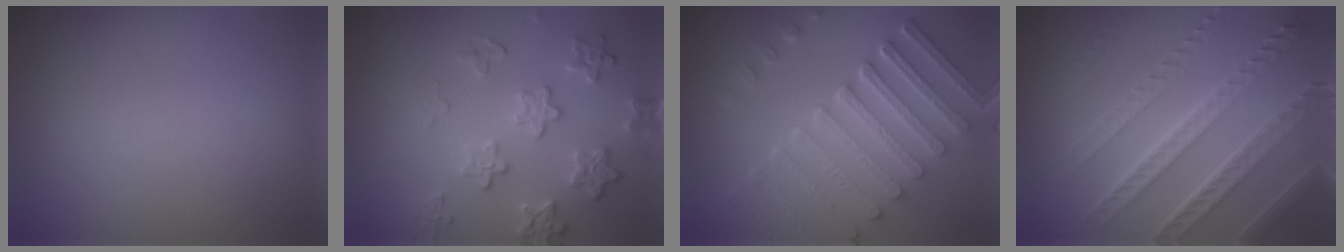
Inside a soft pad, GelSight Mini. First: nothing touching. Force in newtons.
{"total": 3.9, "press": 3.4, "slide": 2.0}
{"total": 8.2, "press": 6.2, "slide": 5.4}
{"total": 7.7, "press": 5.6, "slide": 5.3}